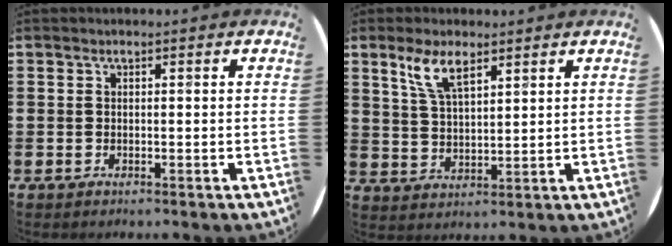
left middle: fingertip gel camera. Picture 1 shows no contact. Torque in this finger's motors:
{"motor_torque": [1.14, -1.00, 0.19, 0.07]}